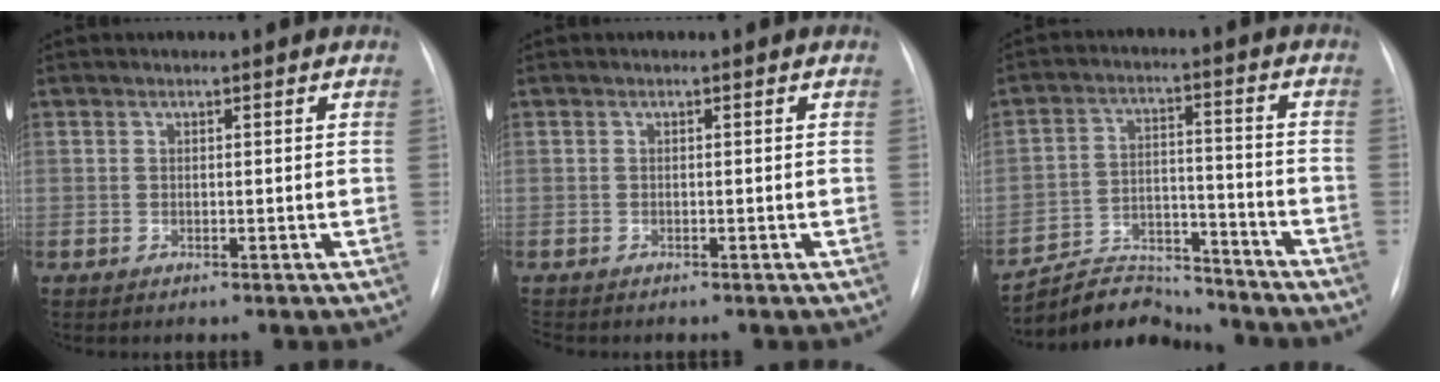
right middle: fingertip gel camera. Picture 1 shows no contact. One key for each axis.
{"total": 0.7, "fx": -0.6, "fy": 0.2, "fz": 0.1, "tx": -0.002, "ty": -0.001, "tz": -0.011}
{"total": 10.0, "fx": -9.8, "fy": 2.0, "fz": 0.0, "tx": -0.003, "ty": 0.027, "tz": -0.170}